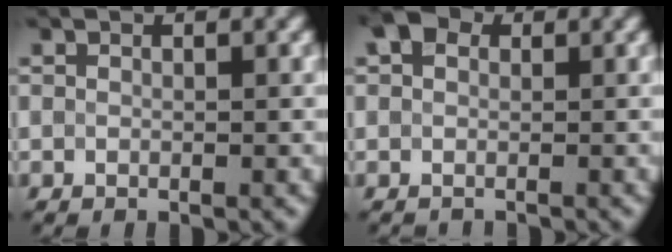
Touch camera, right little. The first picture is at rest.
{"total": 2.2, "force": [0.0, 2.0, 0.9], "torque": [-0.013, 0.009, -0.015]}